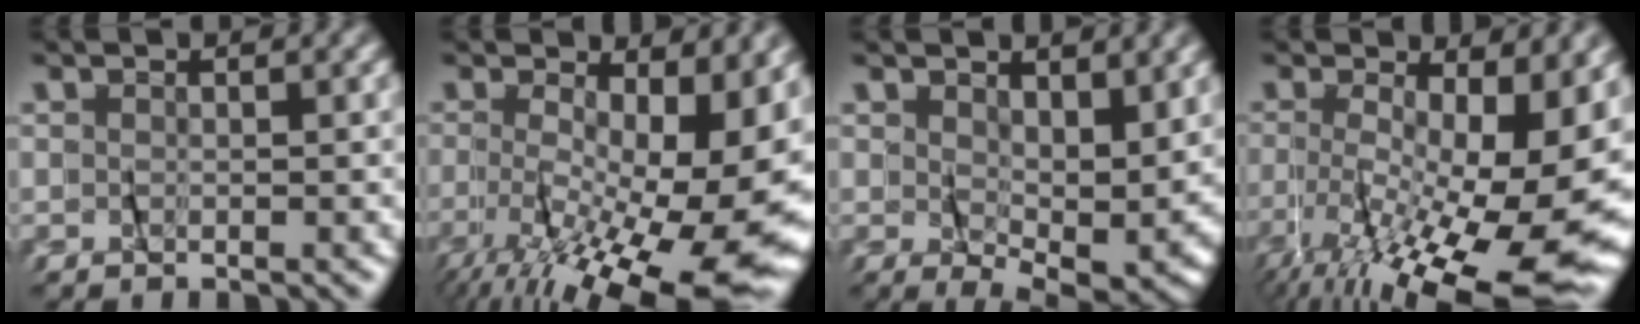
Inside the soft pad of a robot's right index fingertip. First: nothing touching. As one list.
[{"total": 9.9, "force": [-3.8, 2.7, 8.7], "torque": [-0.105, -0.038, -0.037]}, {"total": 3.8, "force": [0.3, 1.0, 3.6], "torque": [-0.067, -0.027, 0.010]}, {"total": 10.1, "force": [-4.9, 1.9, 8.6], "torque": [-0.110, -0.040, -0.054]}]